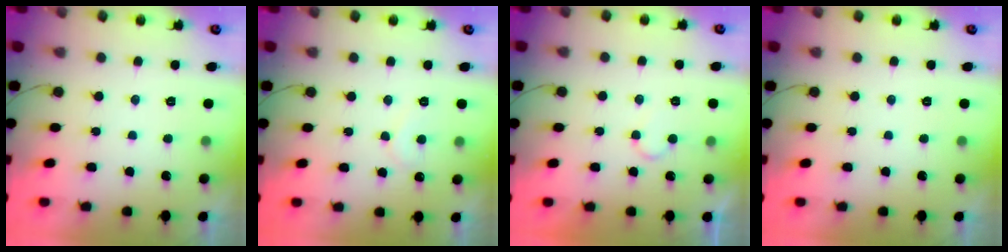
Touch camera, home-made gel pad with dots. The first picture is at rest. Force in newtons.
{"total": 5.5, "press": 5.5, "slide": 0.4}
{"total": 5.2, "press": 5.2, "slide": 0.5}
{"total": 0.0}